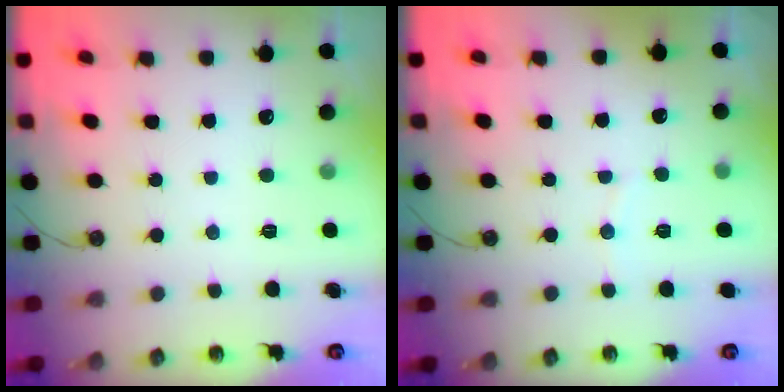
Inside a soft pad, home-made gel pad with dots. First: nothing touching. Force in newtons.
{"total": 3.0, "press": 2.9, "slide": 0.7}